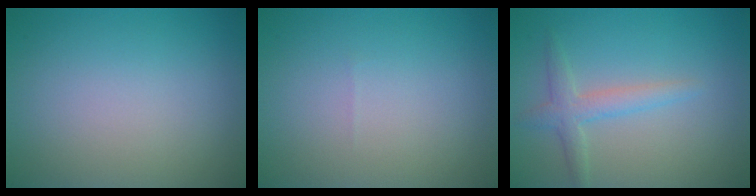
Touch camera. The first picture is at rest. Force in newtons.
{"total": 0.0}
{"total": 2.3, "press": 2.3, "slide": 0.1}